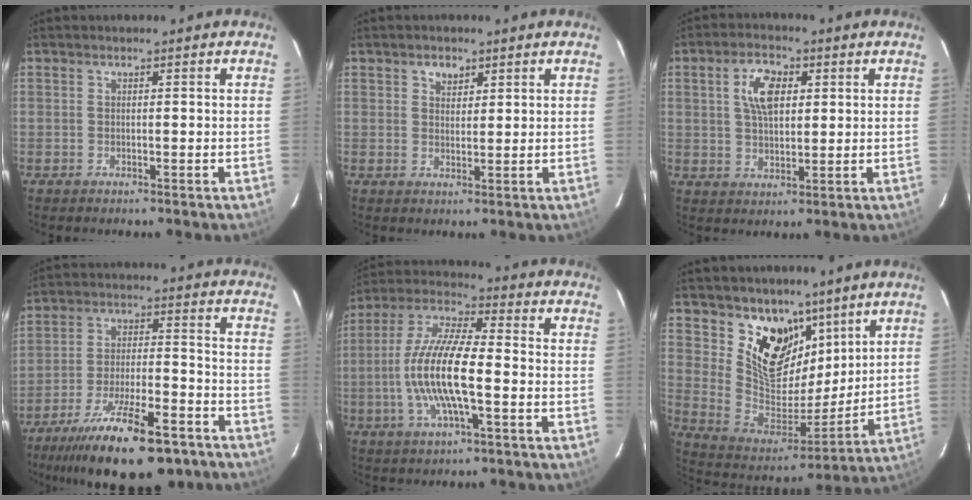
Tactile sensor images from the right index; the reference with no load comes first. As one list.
[{"total": 2.6, "force": [1.5, 1.9, 1.0], "torque": [-0.011, 0.006, 0.026]}, {"total": 7.2, "force": [2.1, 3.9, 5.7], "torque": [-0.105, 0.014, 0.041]}, {"total": 19.9, "force": [-14.3, 5.7, 12.6], "torque": [-0.229, -0.029, -0.216]}, {"total": 14.1, "force": [-2.9, 3.4, 13.4], "torque": [-0.272, -0.001, -0.060]}, {"total": 15.9, "force": [10.2, 10.1, 6.9], "torque": [-0.141, -0.017, 0.197]}]